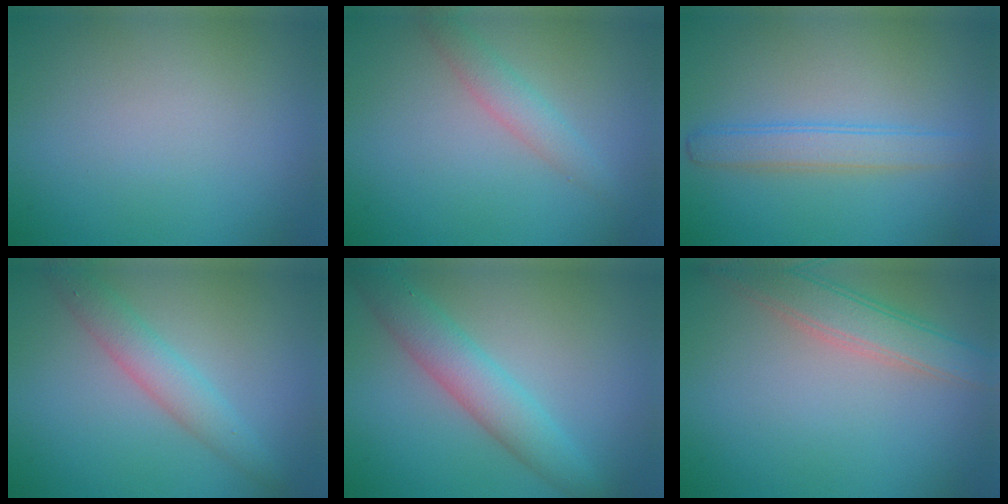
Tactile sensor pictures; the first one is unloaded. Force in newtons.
{"total": 2.1, "press": 2.1, "slide": 0.0}
{"total": 2.9, "press": 2.9, "slide": 0.1}
{"total": 3.3, "press": 3.3, "slide": 0.0}
{"total": 4.7, "press": 4.7, "slide": 0.1}
{"total": 4.1, "press": 4.1, "slide": 0.2}